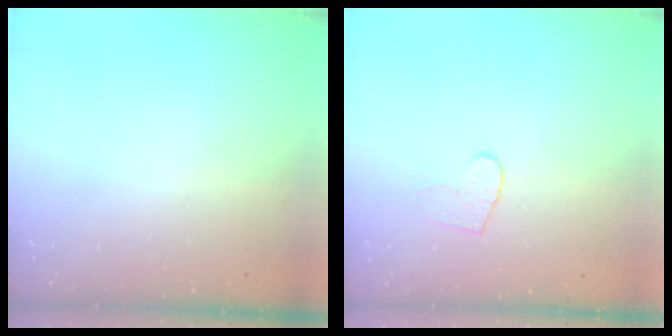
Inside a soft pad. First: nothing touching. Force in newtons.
{"total": 4.7, "press": 4.7, "slide": 0.4}